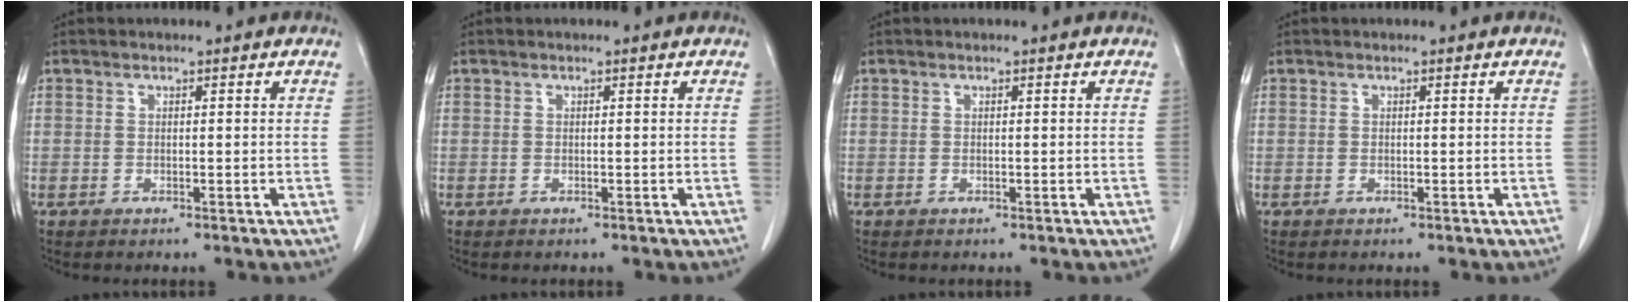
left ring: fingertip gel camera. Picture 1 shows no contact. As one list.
[{"total": 0.0}, {"total": 0.0}, {"total": 0.0}]